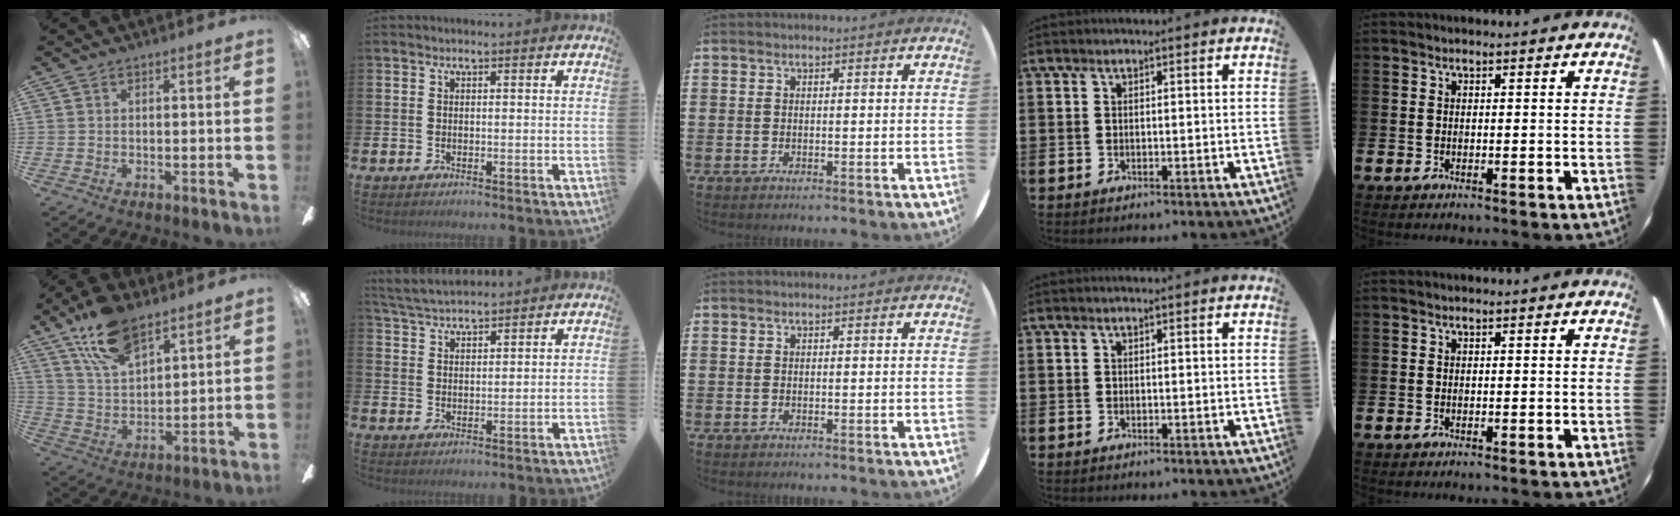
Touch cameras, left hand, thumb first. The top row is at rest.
{"thumb": {"total": 15.2, "force": [10.2, 7.1, 8.8], "torque": [-0.159, -0.038, 0.186]}, "index": {"total": 4.0, "force": [3.9, 0.6, 0.6], "torque": [-0.027, -0.016, 0.072]}}